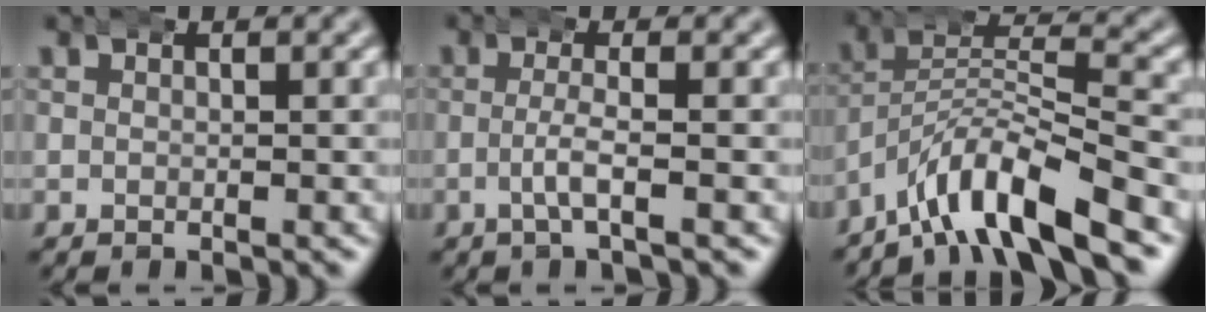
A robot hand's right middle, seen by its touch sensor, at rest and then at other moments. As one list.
[{"total": 2.2, "force": [-1.0, -0.2, 1.9], "torque": [-0.035, -0.001, -0.019]}, {"total": 8.3, "force": [-4.8, 3.8, 5.6], "torque": [-0.096, -0.017, -0.079]}]